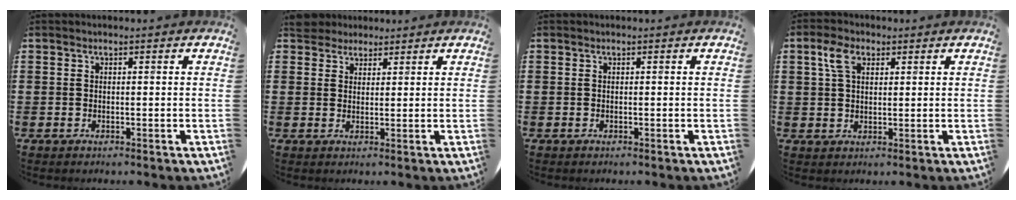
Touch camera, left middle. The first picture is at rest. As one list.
[{"total": 3.2, "force": [3.0, 1.3, 0.0], "torque": [-0.002, -0.001, 0.057]}, {"total": 0.0}, {"total": 4.1, "force": [2.3, 2.2, 2.5], "torque": [-0.057, 0.008, 0.042]}]